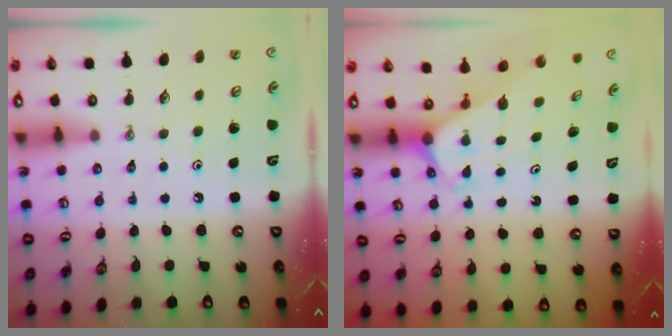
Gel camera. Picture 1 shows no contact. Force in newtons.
{"total": 1.9, "press": 1.9, "slide": 0.1}